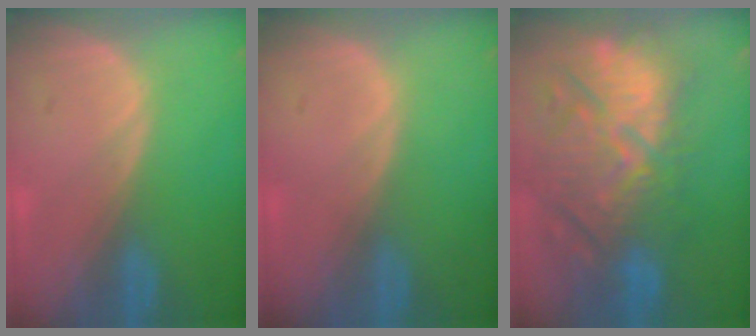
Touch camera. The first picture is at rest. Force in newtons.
{"total": 0.0}
{"total": 12.8, "press": 12.2, "slide": 4.0}